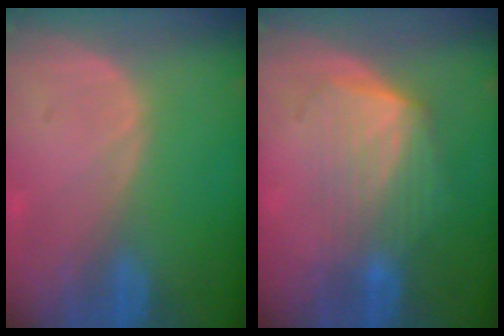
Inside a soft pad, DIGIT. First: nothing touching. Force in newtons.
{"total": 6.5, "press": 6.1, "slide": 2.1}